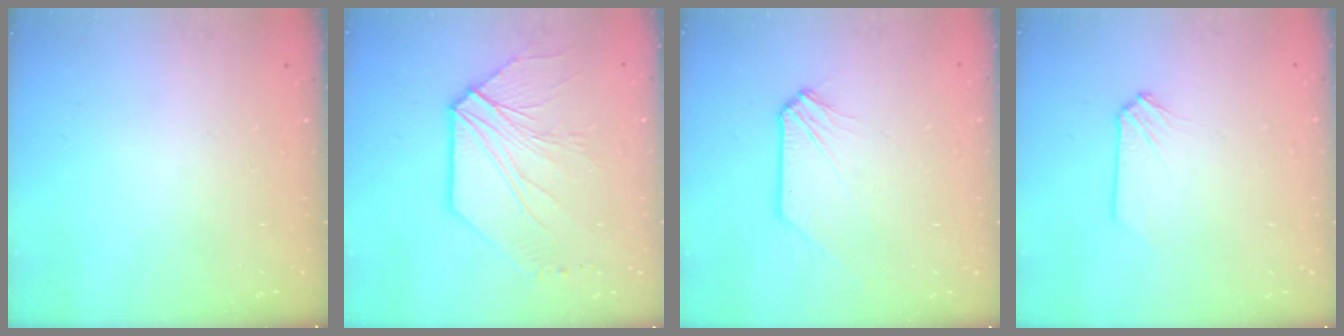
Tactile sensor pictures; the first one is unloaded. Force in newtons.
{"total": 8.1, "press": 8.0, "slide": 1.4}
{"total": 0.5, "press": 0.5, "slide": 0.1}
{"total": 0.0}